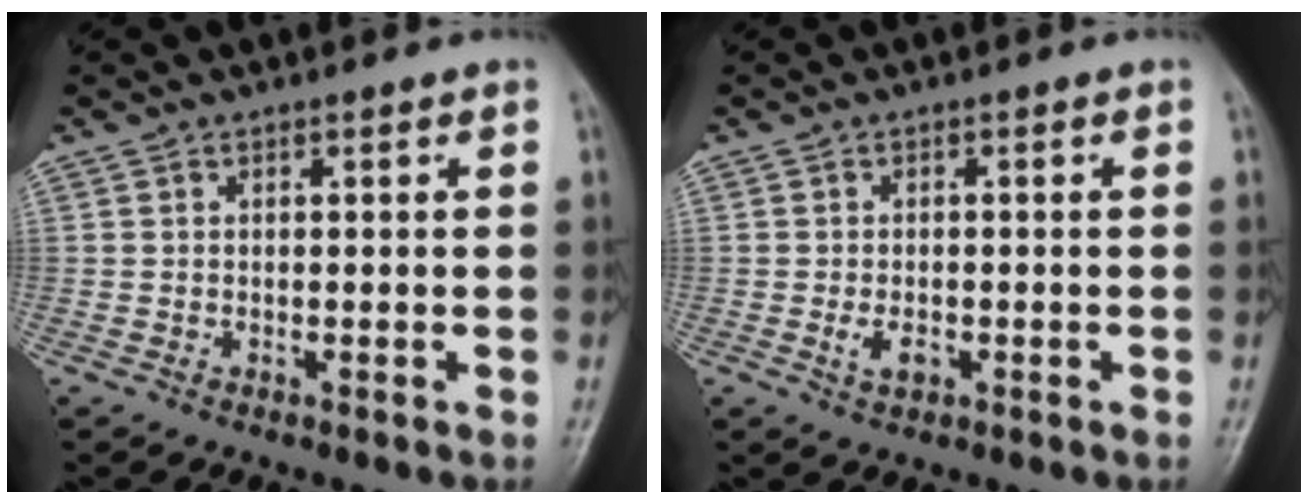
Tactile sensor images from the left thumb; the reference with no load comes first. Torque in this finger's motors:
{"motor_torque": [0.19, 0.24, 0.26, 0.06, 0.00]}